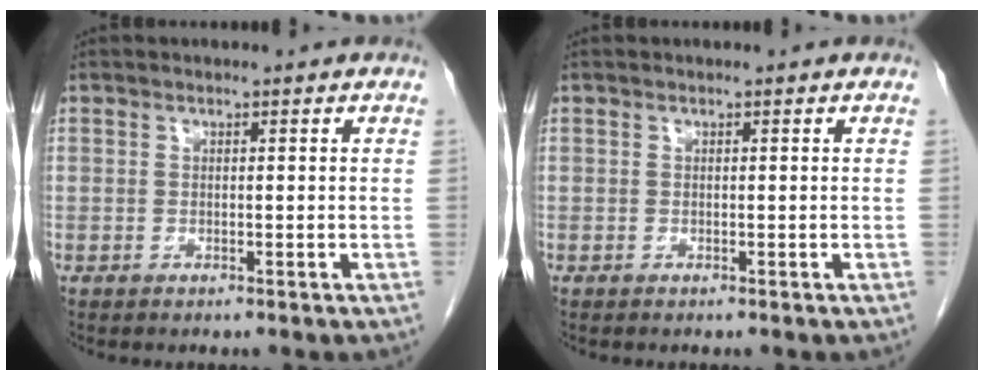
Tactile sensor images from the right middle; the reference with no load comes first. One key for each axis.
{"total": 0.0}